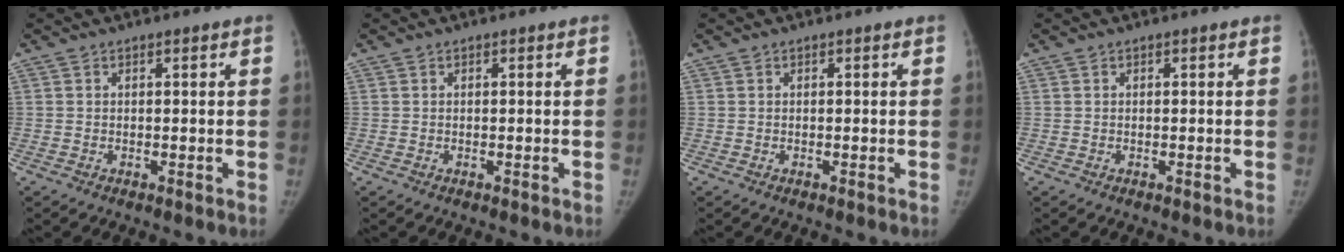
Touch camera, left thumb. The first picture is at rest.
{"total": 0.0}
{"total": 0.0}
{"total": 0.0}